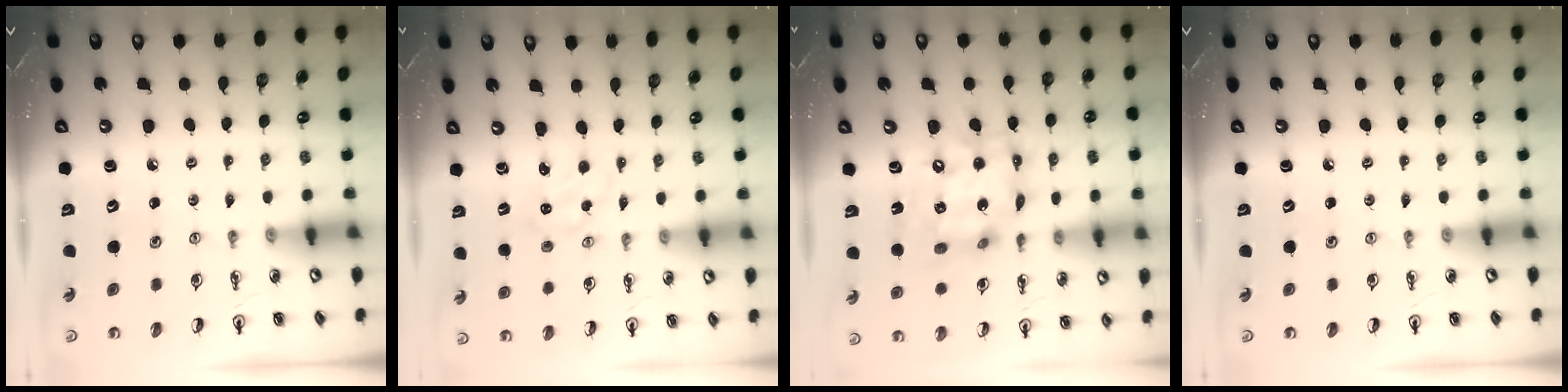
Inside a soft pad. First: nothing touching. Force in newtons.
{"total": 0.8, "press": 0.8, "slide": 0.3}
{"total": 15.1, "press": 15.0, "slide": 1.0}
{"total": 0.0}